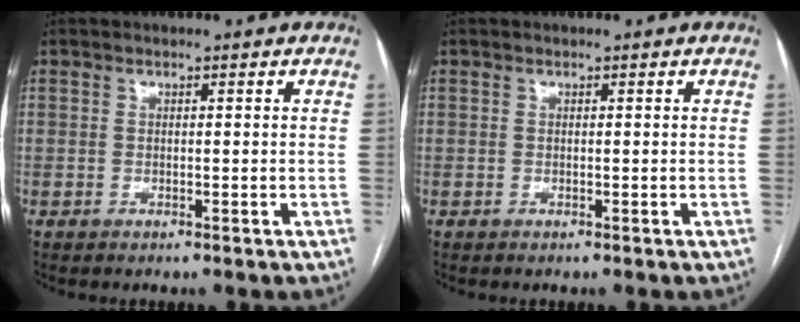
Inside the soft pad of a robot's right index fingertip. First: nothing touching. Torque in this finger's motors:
{"motor_torque": [0.00, 0.00, 0.00, 0.00]}